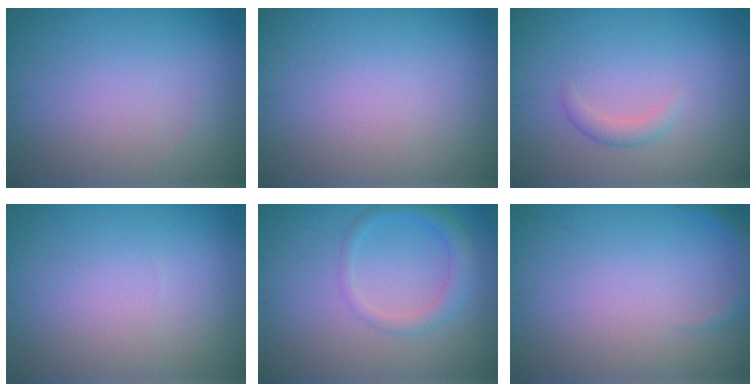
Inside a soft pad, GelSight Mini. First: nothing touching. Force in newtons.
{"total": 0.0}
{"total": 1.3, "press": 1.3, "slide": 0.1}
{"total": 0.0}
{"total": 2.3, "press": 2.3, "slide": 0.1}
{"total": 1.2, "press": 1.2, "slide": 0.2}